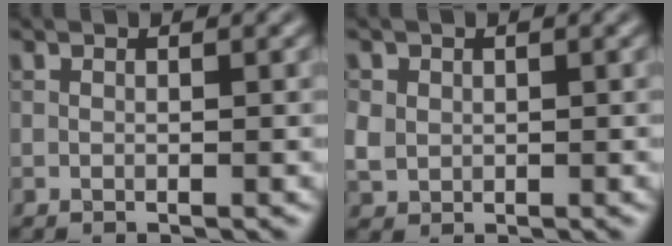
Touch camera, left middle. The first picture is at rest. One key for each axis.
{"total": 1.7, "fx": 0.3, "fy": 1.6, "fz": 0.6, "tx": -0.013, "ty": -0.001, "tz": 0.006}